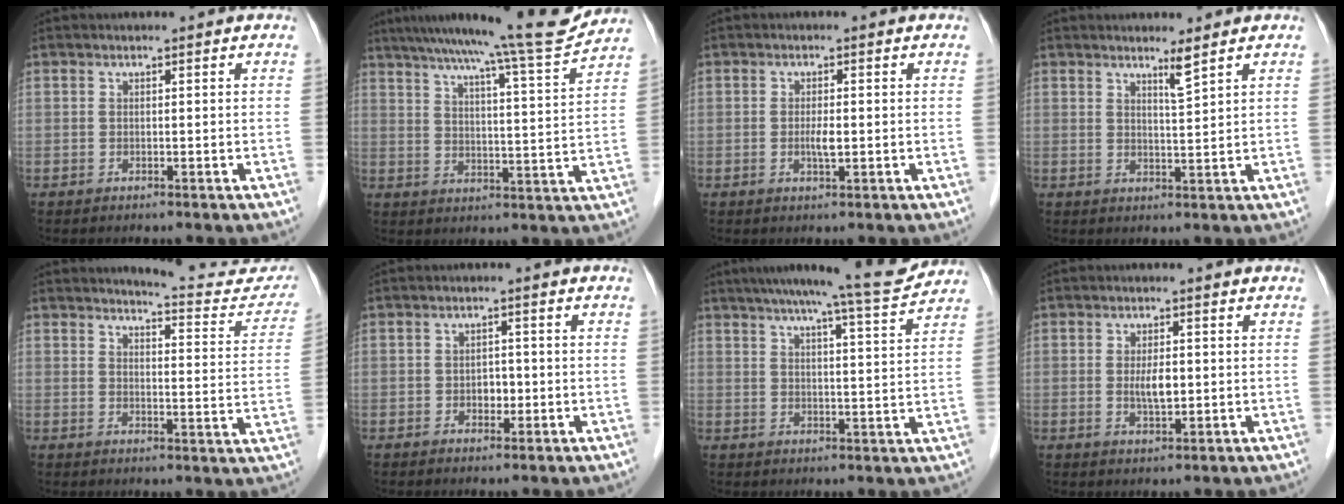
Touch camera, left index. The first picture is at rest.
{"total": 14.9, "force": [13.3, -1.4, 6.7], "torque": [-0.107, -0.020, 0.186]}
{"total": 2.0, "force": [-0.4, 0.4, 1.9], "torque": [-0.039, -0.004, -0.006]}
{"total": 2.3, "force": [1.7, -0.6, 1.4], "torque": [-0.027, -0.014, 0.034]}
{"total": 12.8, "force": [12.4, 1.8, 2.6], "torque": [-0.011, -0.052, 0.129]}
{"total": 2.1, "force": [-0.7, 1.5, 1.4], "torque": [-0.018, 0.001, -0.008]}
{"total": 10.6, "force": [9.7, -0.7, 4.2], "torque": [-0.062, -0.008, 0.131]}
{"total": 3.3, "force": [-0.2, 1.1, 3.1], "torque": [-0.059, -0.005, 0.000]}